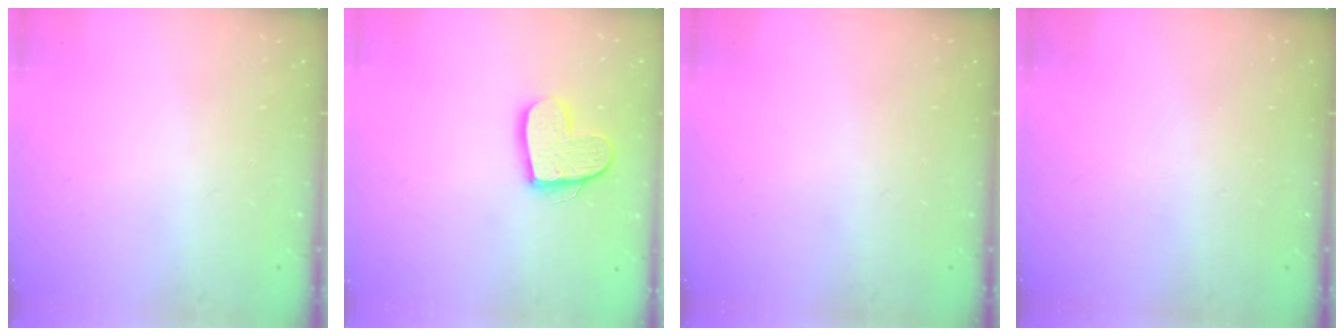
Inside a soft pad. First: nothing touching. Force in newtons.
{"total": 13.7, "press": 13.6, "slide": 1.1}
{"total": 0.0}
{"total": 0.0}